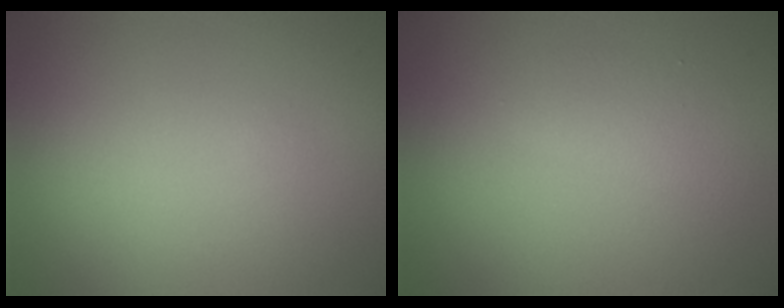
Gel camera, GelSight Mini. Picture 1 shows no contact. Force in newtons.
{"total": 1.9, "press": 1.9, "slide": 0.1}